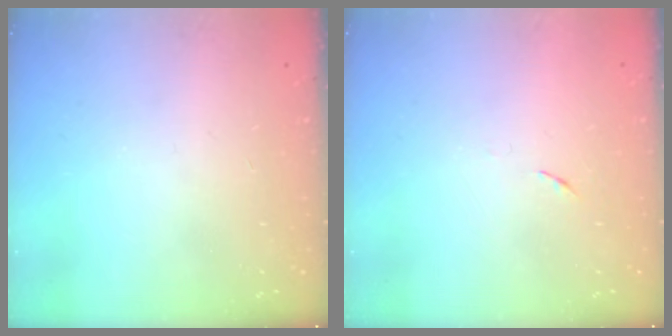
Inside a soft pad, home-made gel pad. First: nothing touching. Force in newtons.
{"total": 3.2, "press": 3.1, "slide": 0.4}